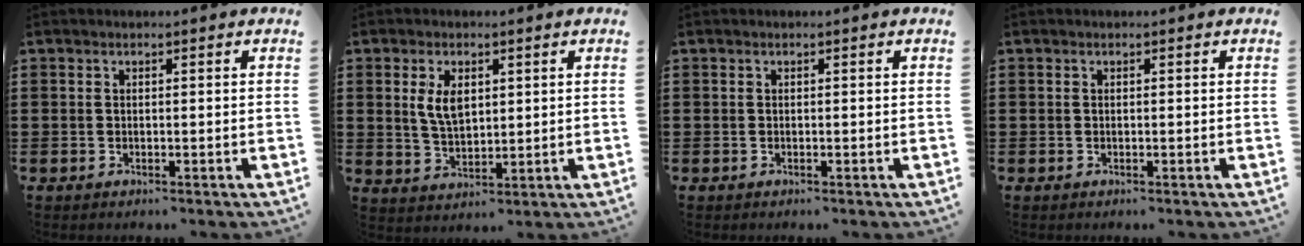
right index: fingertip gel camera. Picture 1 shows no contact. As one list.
[{"total": 4.9, "force": [1.4, 2.6, 3.9], "torque": [-0.076, 0.004, 0.022]}, {"total": 0.0}, {"total": 0.0}]